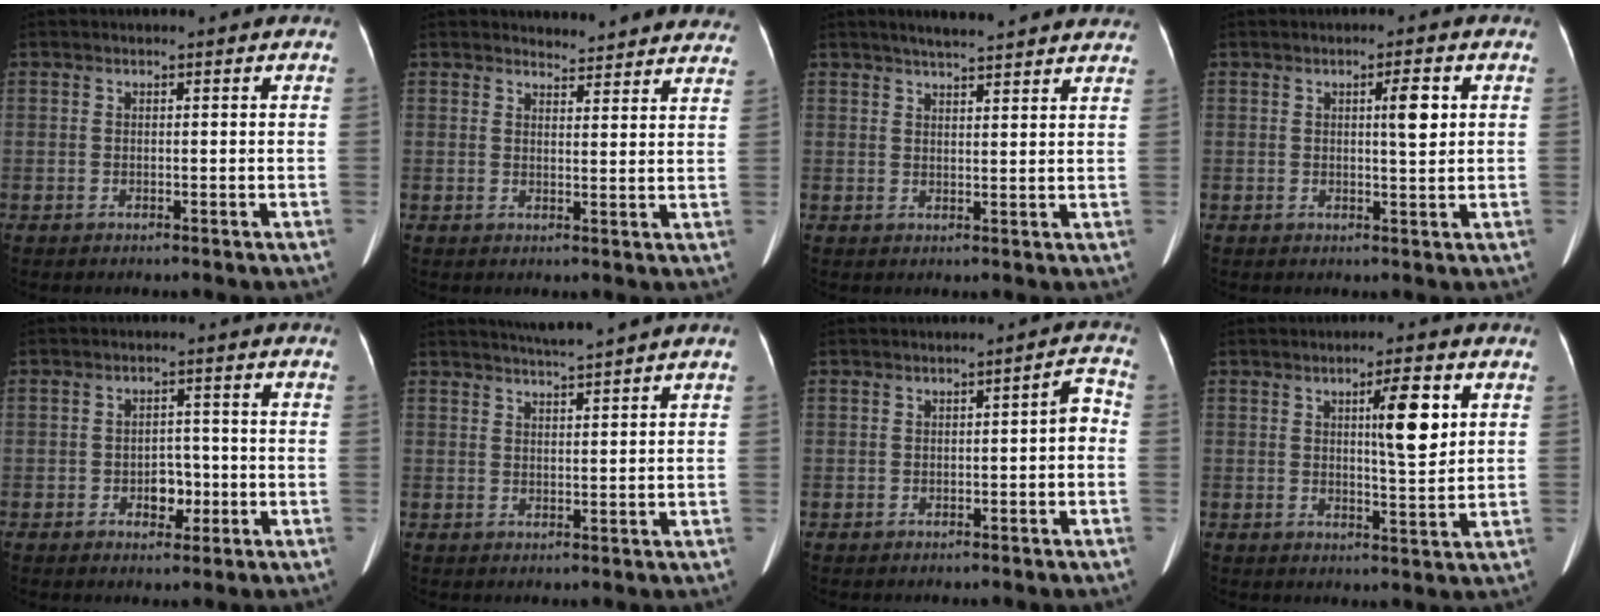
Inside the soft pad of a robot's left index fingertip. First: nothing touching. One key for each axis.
{"total": 10.7, "fx": 10.5, "fy": 1.9, "fz": 1.0, "tx": 0.018, "ty": -0.016, "tz": 0.095}
{"total": 11.7, "fx": 10.4, "fy": 1.3, "fz": 5.1, "tx": -0.067, "ty": 0.023, "tz": 0.123}
{"total": 3.5, "fx": 0.9, "fy": 0.5, "fz": 3.3, "tx": -0.048, "ty": -0.001, "tz": 0.012}
{"total": 3.7, "fx": -1.3, "fy": 2.5, "fz": 2.4, "tx": -0.031, "ty": 0.009, "tz": -0.017}
{"total": 5.2, "fx": 4.6, "fy": -1.6, "fz": 1.9, "tx": -0.034, "ty": 0.001, "tz": 0.073}
{"total": 3.0, "fx": -0.7, "fy": 0.8, "fz": 2.8, "tx": -0.025, "ty": 0.019, "tz": -0.012}
{"total": 6.7, "fx": 2.3, "fy": 0.9, "fz": 6.2, "tx": -0.096, "ty": 0.000, "tz": 0.034}